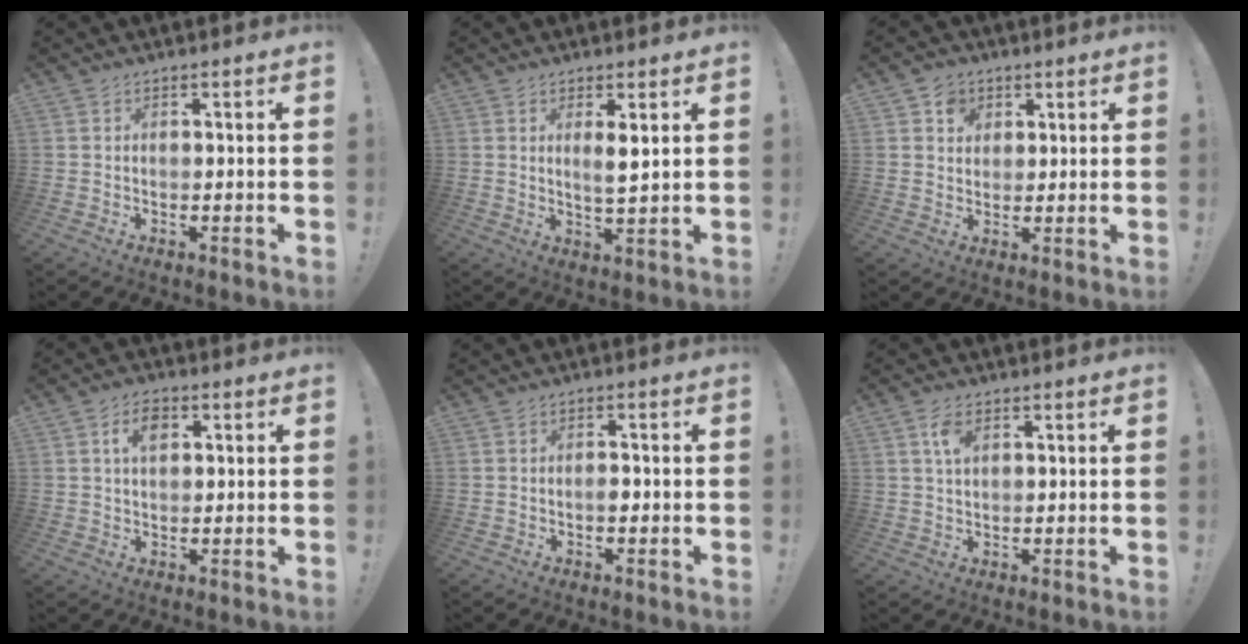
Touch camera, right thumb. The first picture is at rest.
{"total": 4.3, "force": [1.6, 0.6, 3.9], "torque": [-0.061, -0.015, 0.024]}
{"total": 5.7, "force": [2.5, 5.0, 1.5], "torque": [-0.012, -0.011, 0.043]}
{"total": 6.1, "force": [2.2, 3.8, 4.2], "torque": [-0.057, 0.000, 0.034]}
{"total": 2.0, "force": [-0.8, 1.1, 1.5], "torque": [-0.024, 0.004, -0.014]}
{"total": 4.9, "force": [2.1, 2.9, 3.4], "torque": [-0.052, -0.004, 0.036]}